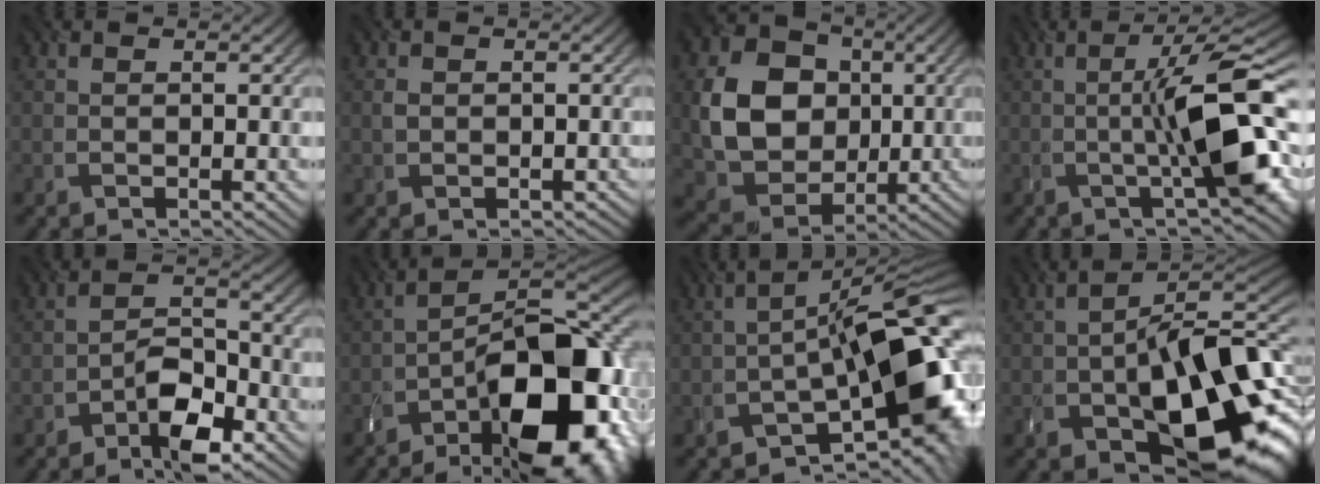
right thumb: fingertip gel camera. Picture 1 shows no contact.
{"total": 1.2, "force": [-0.1, 1.0, 0.7], "torque": [-0.018, -0.003, -0.003]}
{"total": 12.2, "force": [0.7, 10.0, 6.9], "torque": [-0.157, -0.001, 0.010]}
{"total": 13.0, "force": [-1.5, 2.4, 12.6], "torque": [-0.188, 0.015, -0.030]}
{"total": 7.6, "force": [-4.2, 3.3, 5.3], "torque": [-0.083, 0.009, -0.082]}
{"total": 18.4, "force": [-8.9, 8.0, 14.0], "torque": [-0.189, 0.000, -0.156]}
{"total": 14.0, "force": [-4.9, 5.3, 12.0], "torque": [-0.169, 0.002, -0.086]}
{"total": 18.1, "force": [-5.6, 9.4, 14.4], "torque": [-0.194, -0.024, -0.089]}